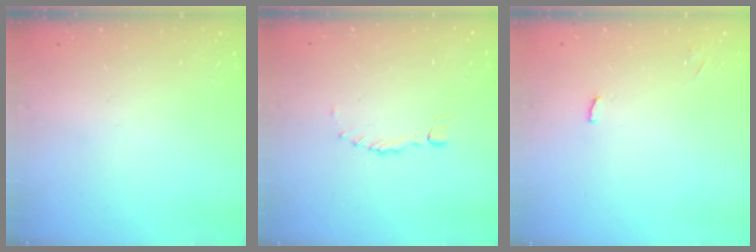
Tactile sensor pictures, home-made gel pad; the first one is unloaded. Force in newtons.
{"total": 0.0}
{"total": 3.7, "press": 3.7, "slide": 0.3}